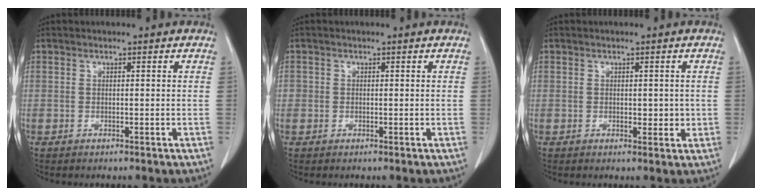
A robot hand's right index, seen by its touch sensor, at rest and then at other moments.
{"total": 1.0, "force": [-0.1, 0.9, 0.1], "torque": [0.009, 0.005, -0.004]}
{"total": 2.2, "force": [0.1, 1.4, 1.7], "torque": [-0.017, -0.002, 0.005]}